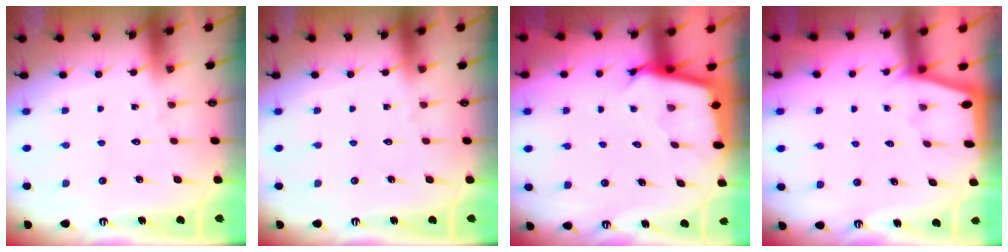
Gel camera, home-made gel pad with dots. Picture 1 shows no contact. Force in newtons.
{"total": 0.0}
{"total": 2.7, "press": 2.7, "slide": 0.1}
{"total": 1.1, "press": 1.0, "slide": 0.2}